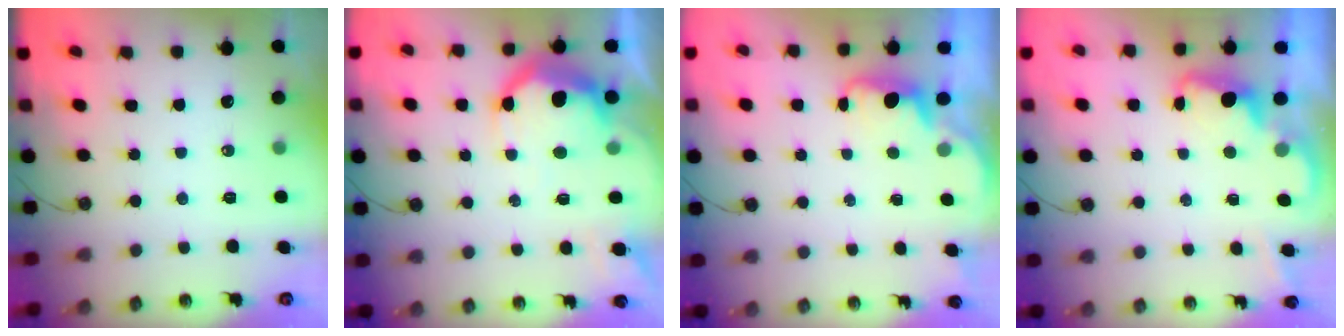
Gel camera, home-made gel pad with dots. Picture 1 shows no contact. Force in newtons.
{"total": 18.5, "press": 18.4, "slide": 1.4}
{"total": 2.1, "press": 2.0, "slide": 0.7}
{"total": 2.1, "press": 2.1, "slide": 0.5}